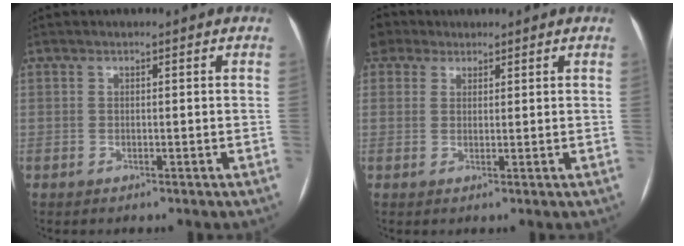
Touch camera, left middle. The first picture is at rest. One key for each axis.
{"total": 2.8, "fx": 2.4, "fy": 1.2, "fz": -0.7, "tx": 0.006, "ty": 0.014, "tz": 0.047}